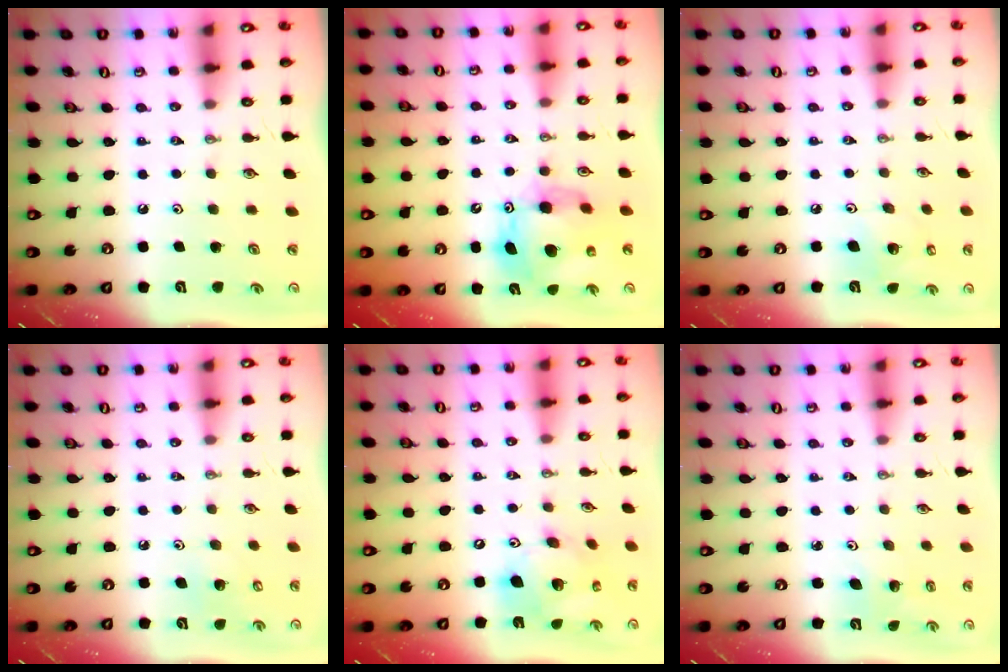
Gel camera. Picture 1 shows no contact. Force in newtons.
{"total": 14.1, "press": 14.0, "slide": 1.1}
{"total": 7.2, "press": 7.1, "slide": 1.1}
{"total": 6.7, "press": 6.7, "slide": 0.8}
{"total": 15.6, "press": 15.3, "slide": 2.8}
{"total": 3.0, "press": 2.2, "slide": 2.0}